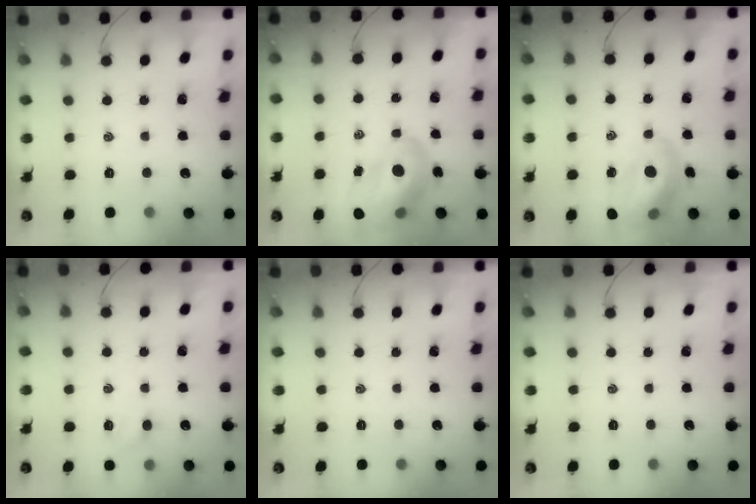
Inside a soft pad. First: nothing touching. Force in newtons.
{"total": 16.0, "press": 15.3, "slide": 4.7}
{"total": 13.4, "press": 12.9, "slide": 3.3}
{"total": 3.1, "press": 2.9, "slide": 0.9}
{"total": 0.0}
{"total": 0.0}